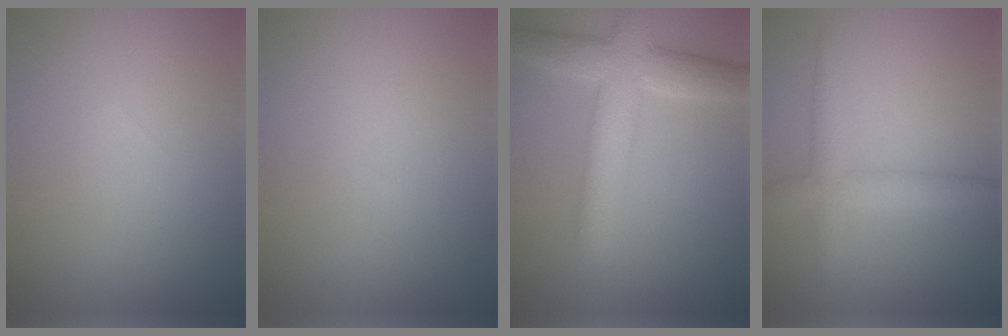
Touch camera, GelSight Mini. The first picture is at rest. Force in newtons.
{"total": 0.0}
{"total": 6.5, "press": 6.5, "slide": 0.2}
{"total": 2.9, "press": 2.9, "slide": 0.1}